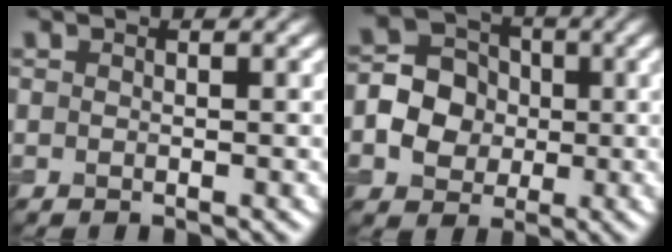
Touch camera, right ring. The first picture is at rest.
{"total": 5.7, "force": [-0.7, 5.0, 2.7], "torque": [-0.038, 0.007, -0.028]}